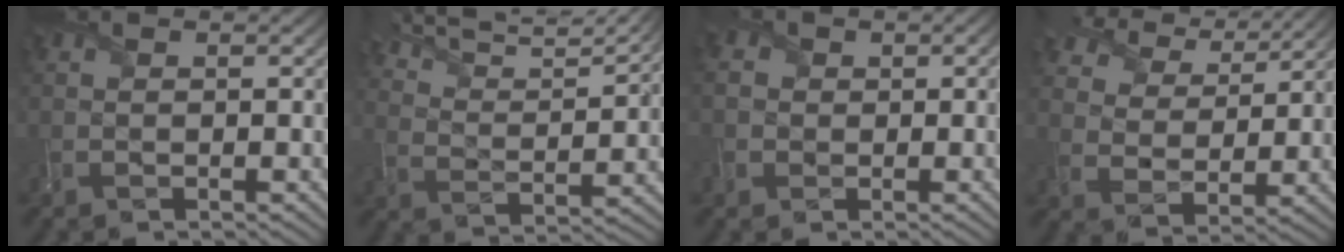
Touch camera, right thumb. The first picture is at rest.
{"total": 10.4, "force": [8.8, 2.4, 5.0], "torque": [-0.117, 0.009, 0.147]}
{"total": 3.5, "force": [0.2, 3.4, 0.8], "torque": [-0.030, 0.007, -0.017]}
{"total": 9.3, "force": [7.0, 4.7, 3.9], "torque": [-0.098, 0.002, 0.125]}